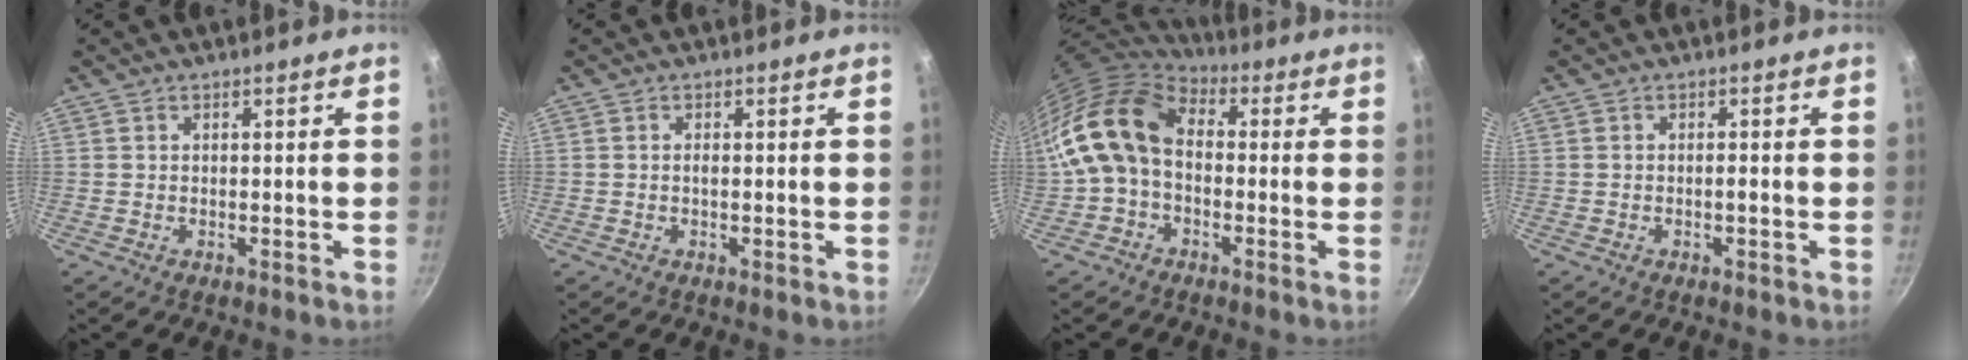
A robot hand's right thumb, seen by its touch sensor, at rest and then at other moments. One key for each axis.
{"total": 0.7, "fx": -0.1, "fy": 0.2, "fz": 0.7, "tx": -0.013, "ty": 0.001, "tz": -0.002}
{"total": 14.3, "fx": -0.1, "fy": 10.1, "fz": 10.1, "tx": -0.173, "ty": 0.031, "tz": -0.019}
{"total": 0.9, "fx": -0.3, "fy": 0.2, "fz": 0.8, "tx": -0.016, "ty": 0.005, "tz": -0.008}